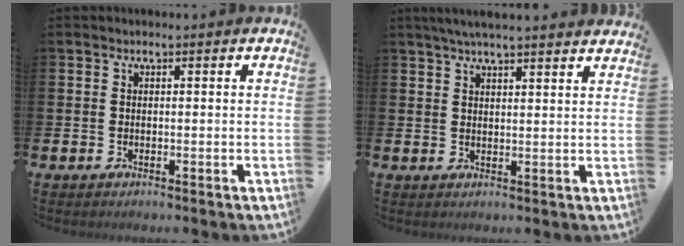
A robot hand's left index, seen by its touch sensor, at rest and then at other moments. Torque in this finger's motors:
{"motor_torque": [0.66, -1.47, 0.27, 0.04]}